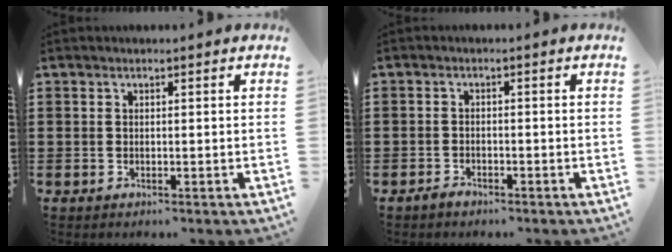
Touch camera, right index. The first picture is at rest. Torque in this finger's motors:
{"motor_torque": [-0.50, 0.92, -0.29, -0.16]}